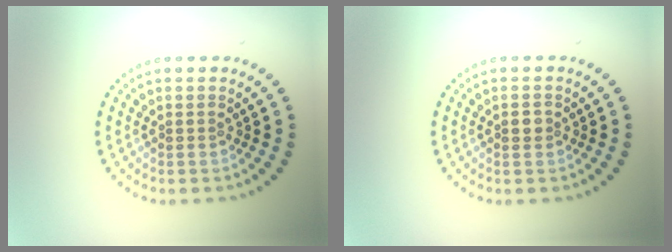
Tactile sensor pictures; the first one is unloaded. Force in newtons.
{"total": 1.0, "press": 0.9, "slide": 0.3}